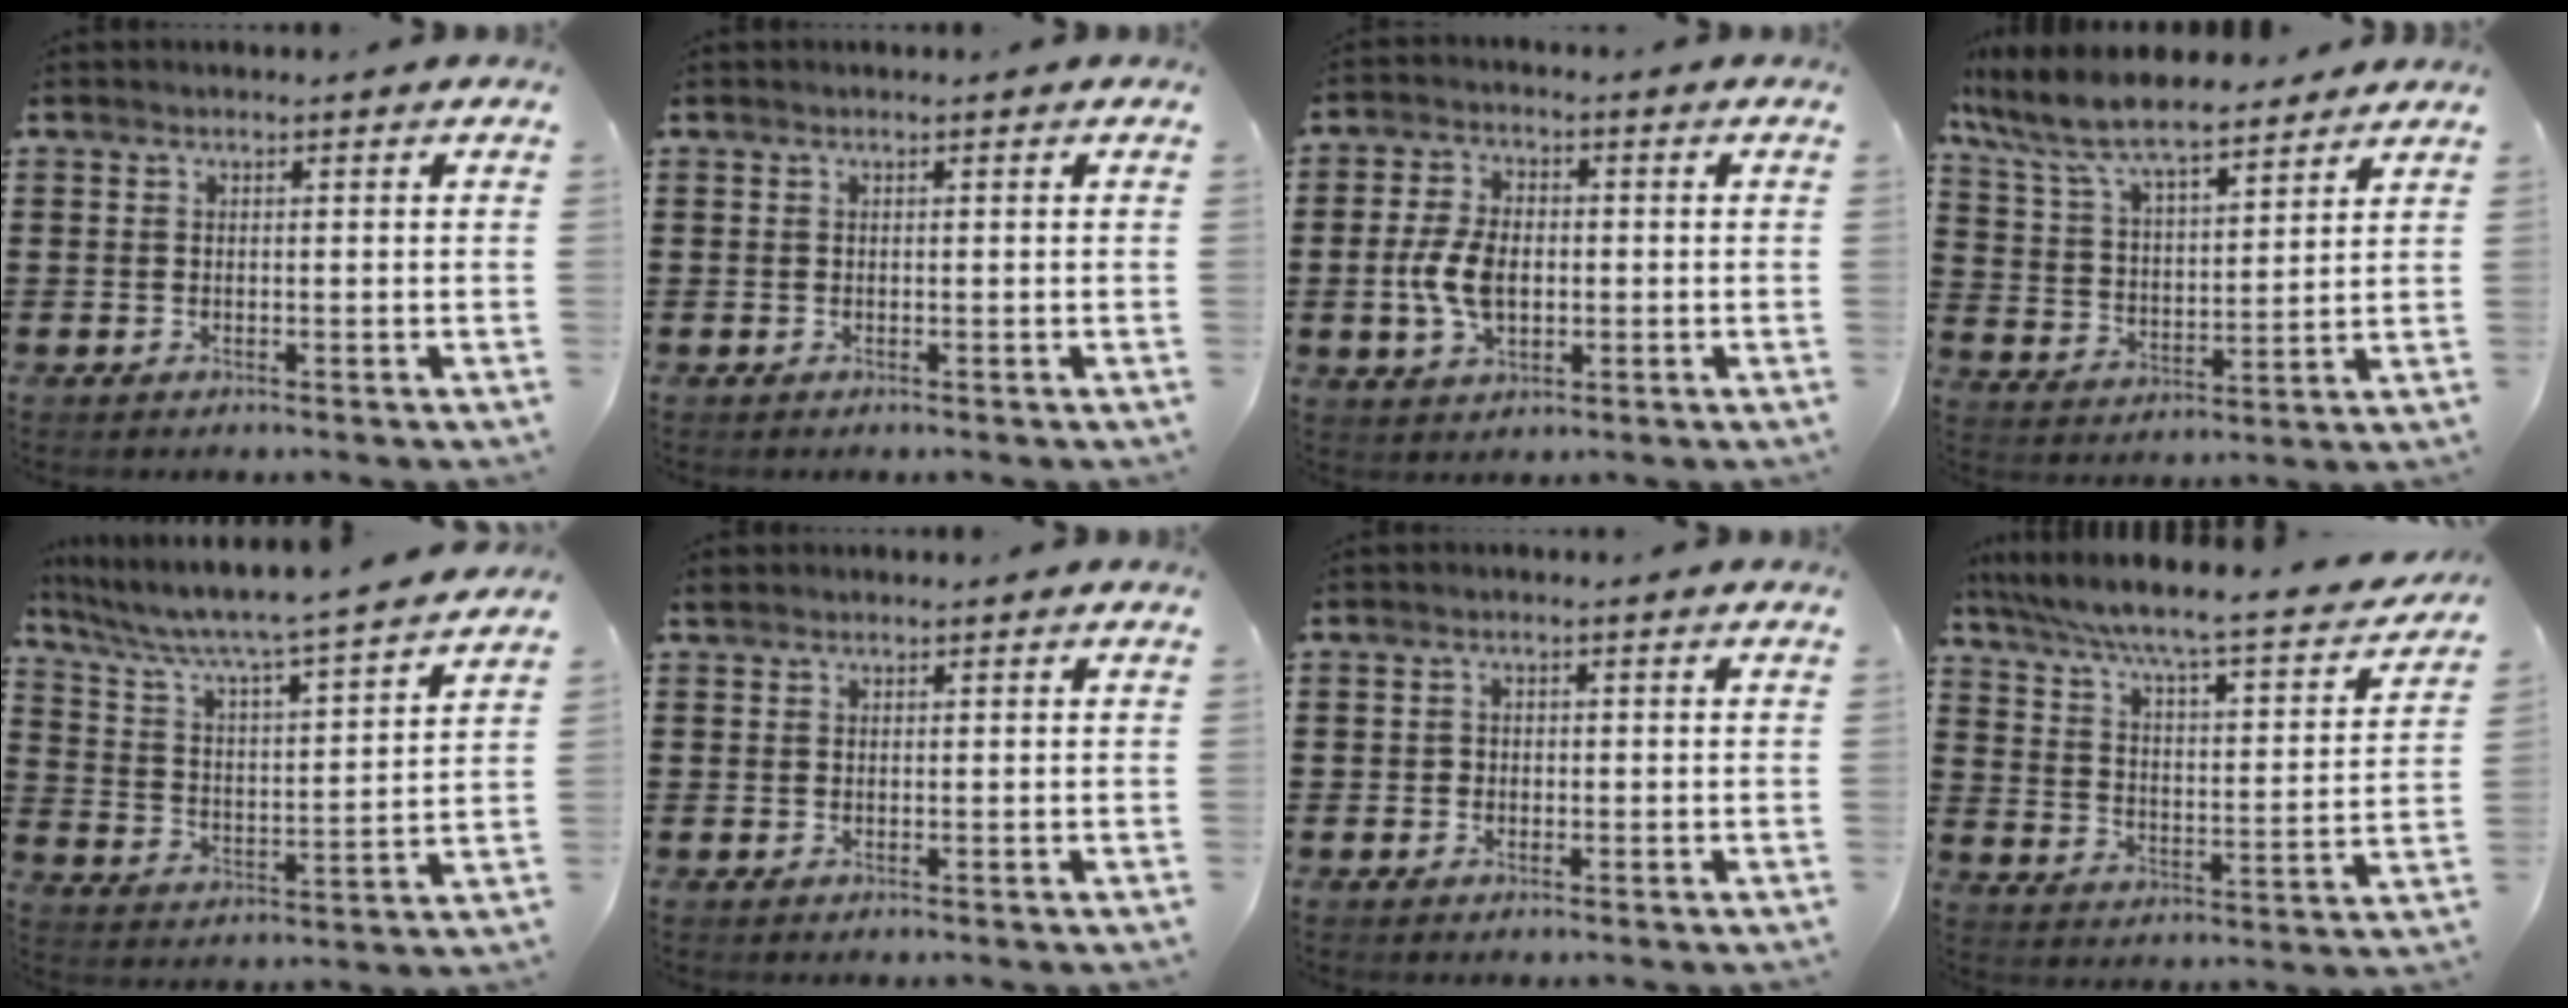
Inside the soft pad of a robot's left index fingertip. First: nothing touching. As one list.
[{"total": 0.0}, {"total": 7.1, "force": [-0.8, 4.3, 5.5], "torque": [-0.129, 0.003, -0.019]}, {"total": 9.0, "force": [7.9, 1.8, 3.8], "torque": [-0.106, -0.037, 0.138]}, {"total": 5.4, "force": [4.9, -0.2, 2.4], "torque": [-0.072, -0.045, 0.071]}, {"total": 0.6, "force": [0.4, 0.3, 0.2], "torque": [-0.007, 0.003, 0.008]}, {"total": 0.9, "force": [-0.3, 0.9, 0.2], "torque": [-0.008, 0.005, -0.007]}, {"total": 6.1, "force": [5.2, -0.1, 3.2], "torque": [-0.088, -0.047, 0.078]}]